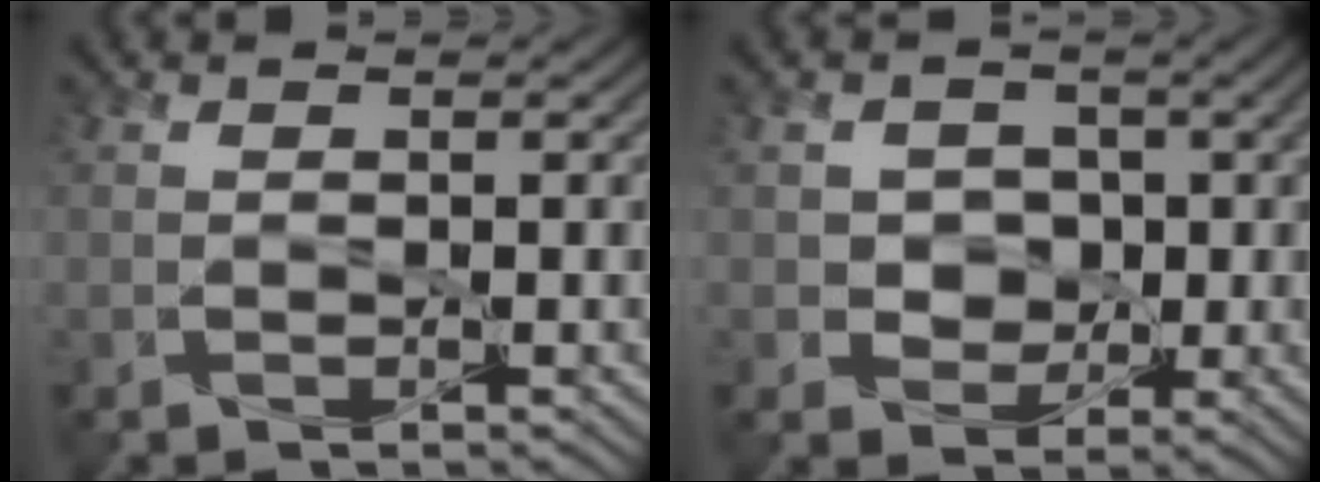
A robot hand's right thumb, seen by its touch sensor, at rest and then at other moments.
{"total": 4.9, "force": [0.4, 4.4, 2.1], "torque": [-0.047, 0.005, 0.006]}